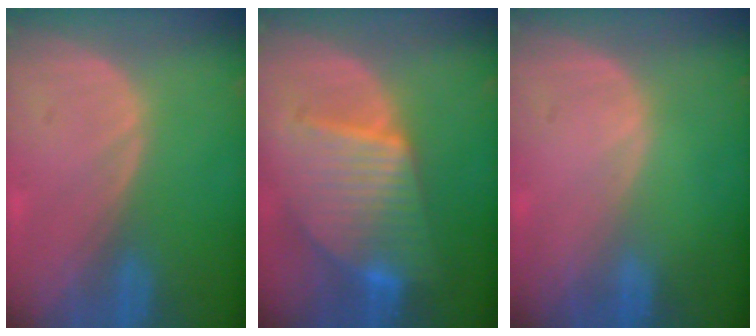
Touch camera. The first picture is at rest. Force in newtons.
{"total": 9.4, "press": 9.4, "slide": 0.8}
{"total": 0.0}